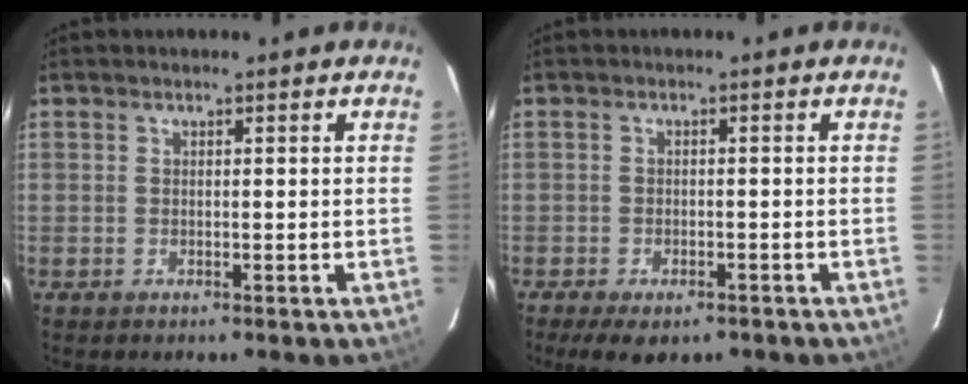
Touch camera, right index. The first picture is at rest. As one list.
[{"total": 7.3, "force": [-5.2, 3.1, 4.0], "torque": [-0.092, -0.020, -0.076]}]